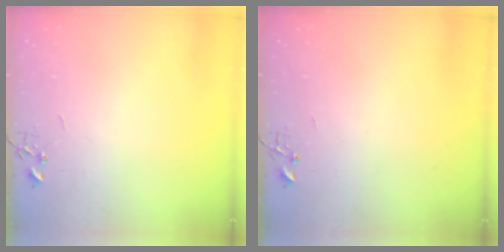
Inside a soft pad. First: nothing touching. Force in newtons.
{"total": 4.9, "press": 4.8, "slide": 0.6}